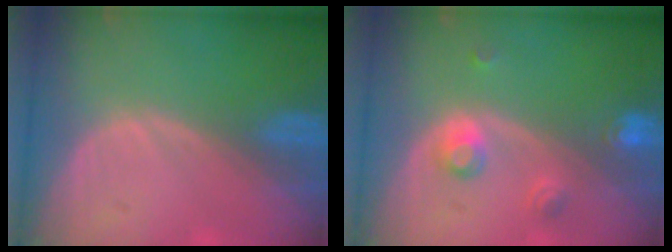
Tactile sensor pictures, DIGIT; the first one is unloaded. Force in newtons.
{"total": 3.6, "press": 3.3, "slide": 1.5}